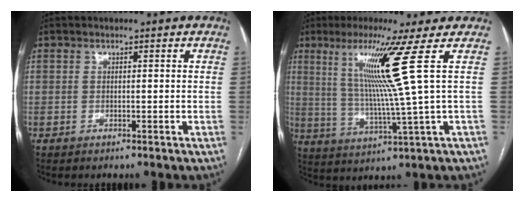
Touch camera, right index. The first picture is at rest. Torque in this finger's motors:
{"motor_torque": [1.62, 0.51, 0.39, 0.21]}